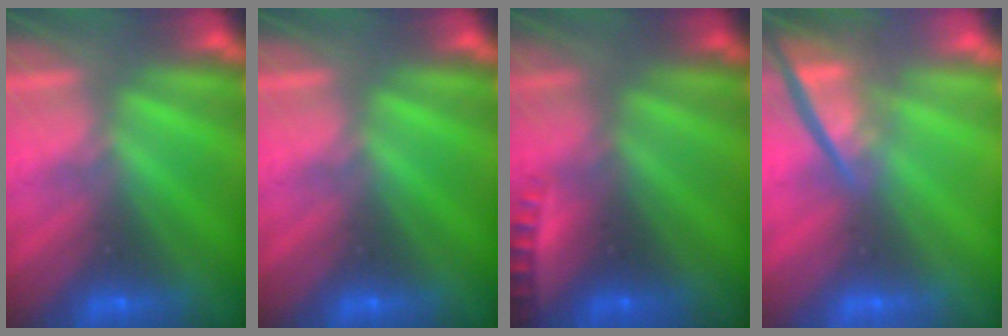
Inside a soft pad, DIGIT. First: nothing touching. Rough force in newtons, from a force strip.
{"total": 0.0}
{"total": 2.3}
{"total": 4.5}